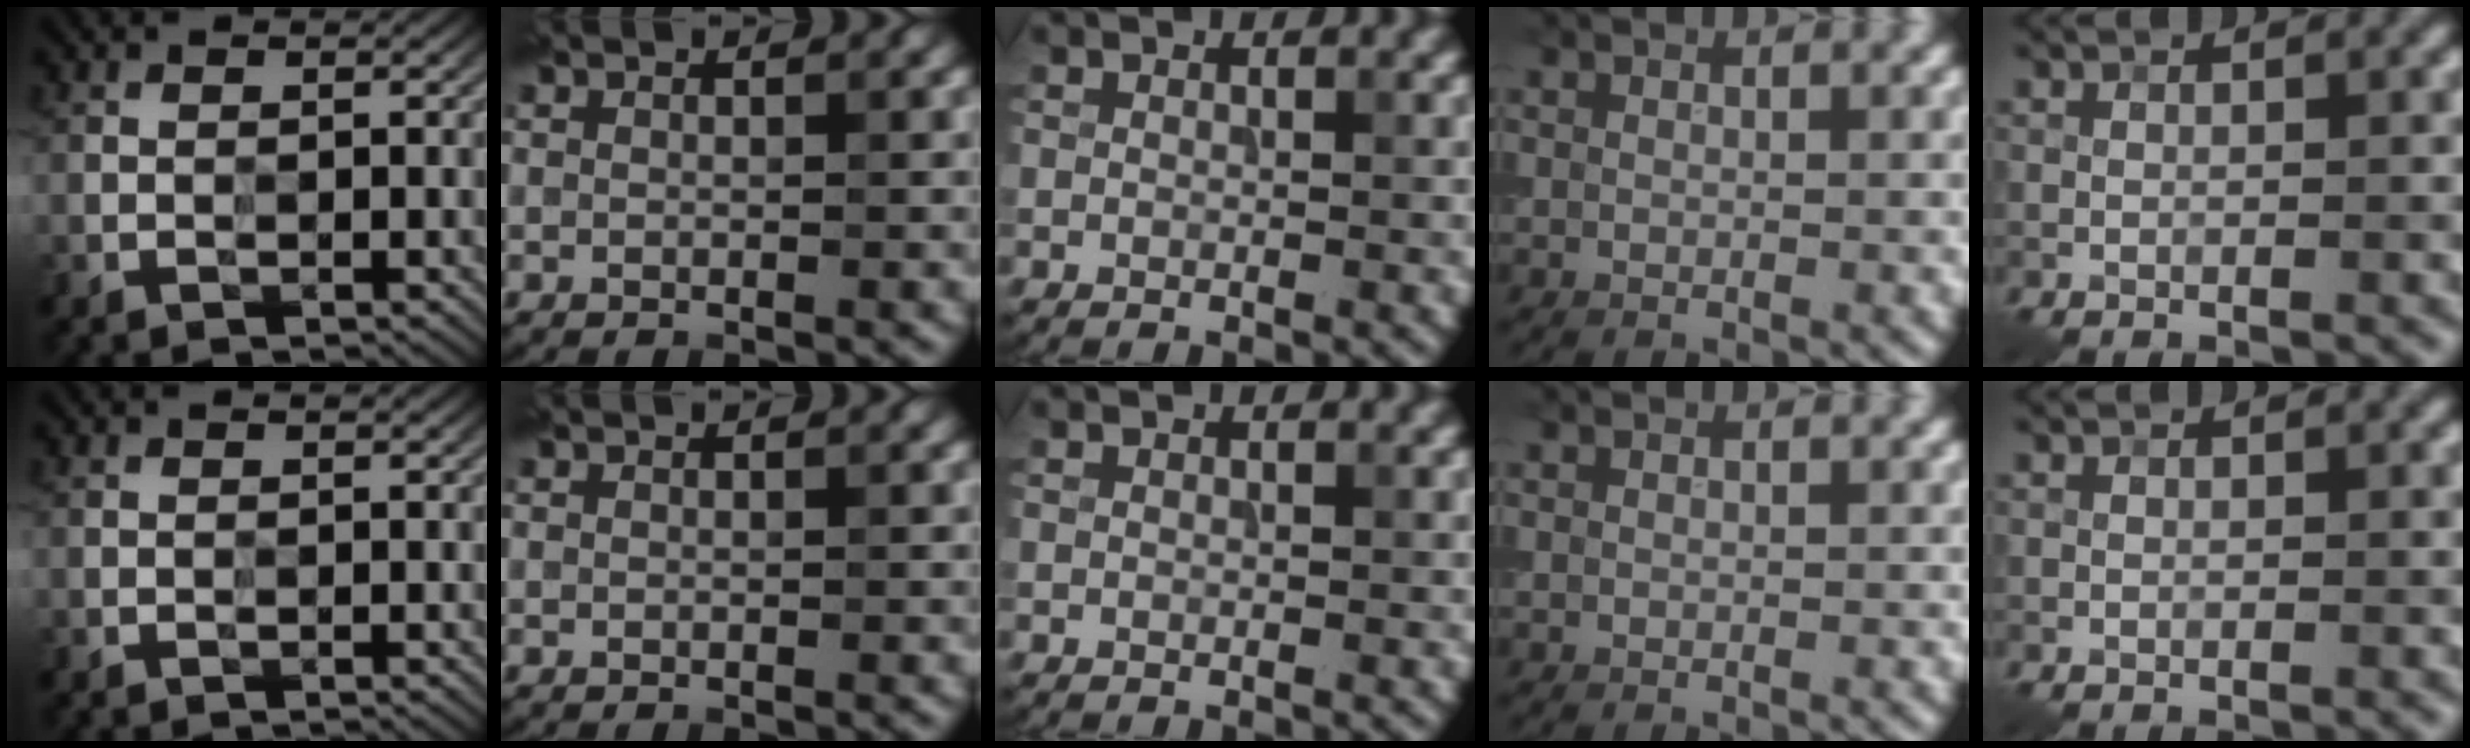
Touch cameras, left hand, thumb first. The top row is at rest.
{}